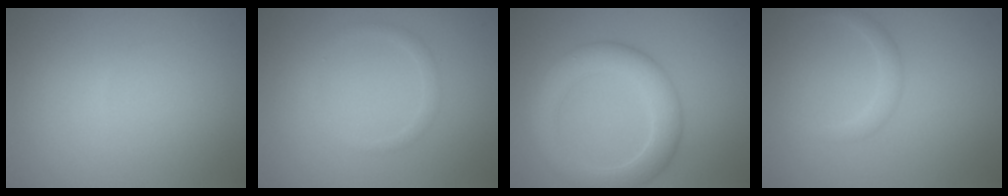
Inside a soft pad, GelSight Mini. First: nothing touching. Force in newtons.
{"total": 1.0, "press": 1.0, "slide": 0.1}
{"total": 5.3, "press": 5.3, "slide": 0.4}
{"total": 1.4, "press": 1.3, "slide": 0.1}